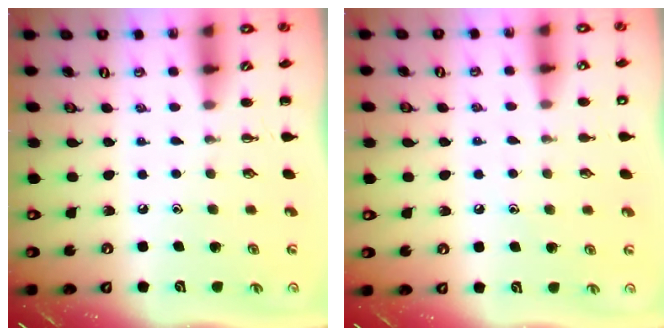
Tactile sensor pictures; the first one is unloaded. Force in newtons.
{"total": 5.2, "press": 5.0, "slide": 1.4}